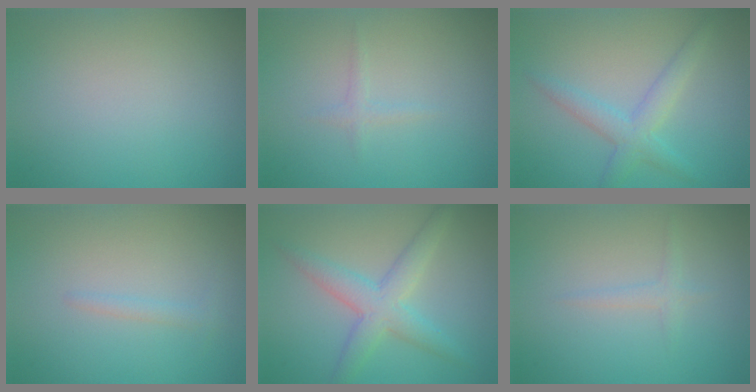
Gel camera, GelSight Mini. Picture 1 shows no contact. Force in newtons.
{"total": 0.8, "press": 0.8, "slide": 0.1}
{"total": 3.0, "press": 3.0, "slide": 0.1}
{"total": 0.9, "press": 0.9, "slide": 0.1}
{"total": 4.1, "press": 4.1, "slide": 0.0}
{"total": 1.1, "press": 1.1, "slide": 0.0}